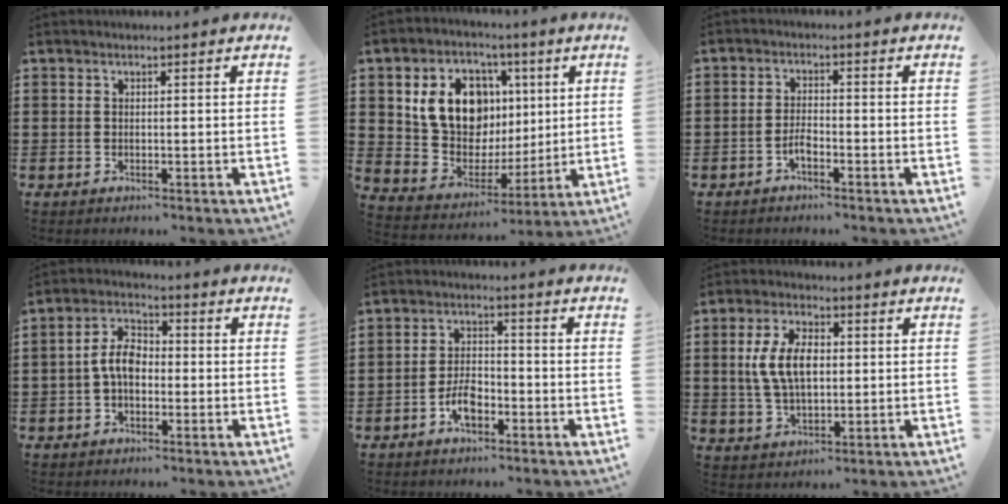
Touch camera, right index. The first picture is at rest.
{"total": 11.2, "force": [3.4, 9.0, 5.7], "torque": [-0.126, 0.008, 0.068]}
{"total": 2.3, "force": [-1.5, 1.0, 1.4], "torque": [-0.030, 0.004, -0.030]}
{"total": 5.7, "force": [-0.7, 3.4, 4.5], "torque": [-0.099, 0.006, -0.017]}
{"total": 4.8, "force": [-2.5, 2.4, 3.4], "torque": [-0.078, 0.001, -0.051]}
{"total": 8.0, "force": [0.7, 4.3, 6.7], "torque": [-0.155, 0.008, 0.006]}